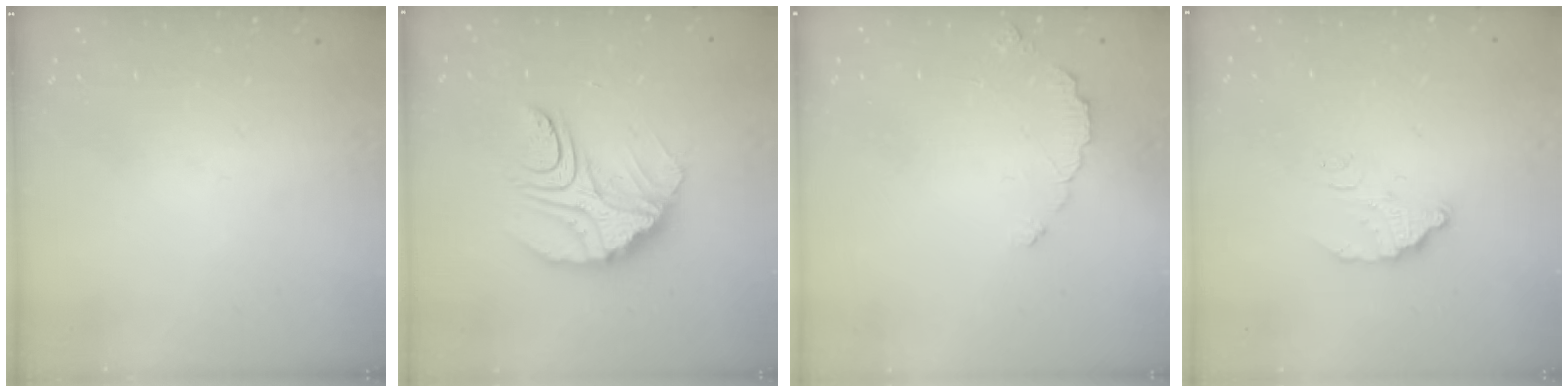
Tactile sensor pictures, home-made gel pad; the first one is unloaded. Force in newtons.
{"total": 12.1, "press": 12.0, "slide": 1.0}
{"total": 4.1, "press": 4.1, "slide": 0.4}
{"total": 5.6, "press": 5.6, "slide": 0.3}